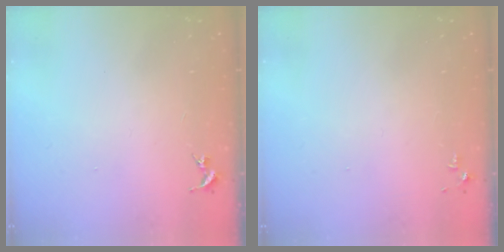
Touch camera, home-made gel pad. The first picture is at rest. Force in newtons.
{"total": 2.8, "press": 2.8, "slide": 0.4}